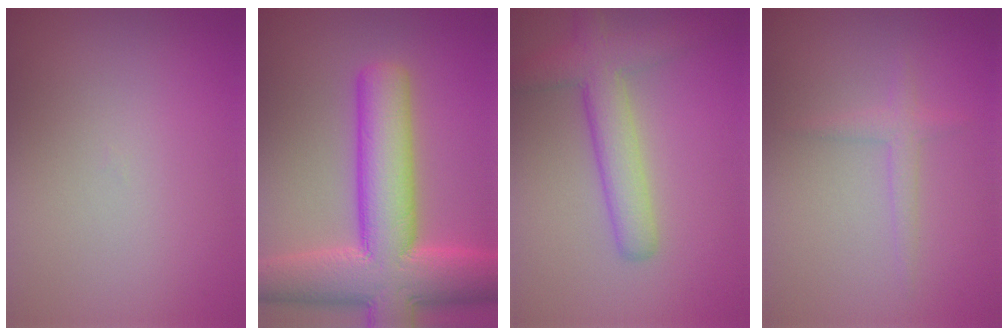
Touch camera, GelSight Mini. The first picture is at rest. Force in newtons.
{"total": 11.6, "press": 11.6, "slide": 0.6}
{"total": 4.5, "press": 4.5, "slide": 0.2}
{"total": 1.4, "press": 1.4, "slide": 0.0}